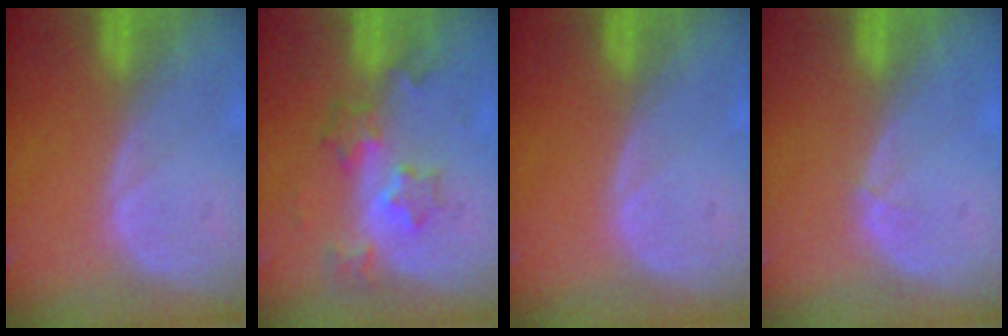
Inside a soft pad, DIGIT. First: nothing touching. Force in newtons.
{"total": 6.1, "press": 5.4, "slide": 2.8}
{"total": 0.0}
{"total": 0.6, "press": 0.4, "slide": 0.3}